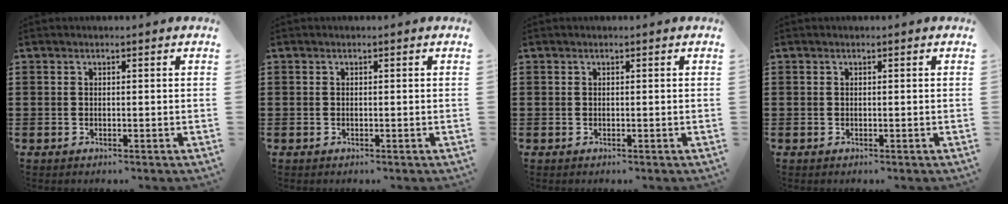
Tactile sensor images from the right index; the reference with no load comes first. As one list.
[{"total": 0.0}, {"total": 0.0}, {"total": 0.0}]